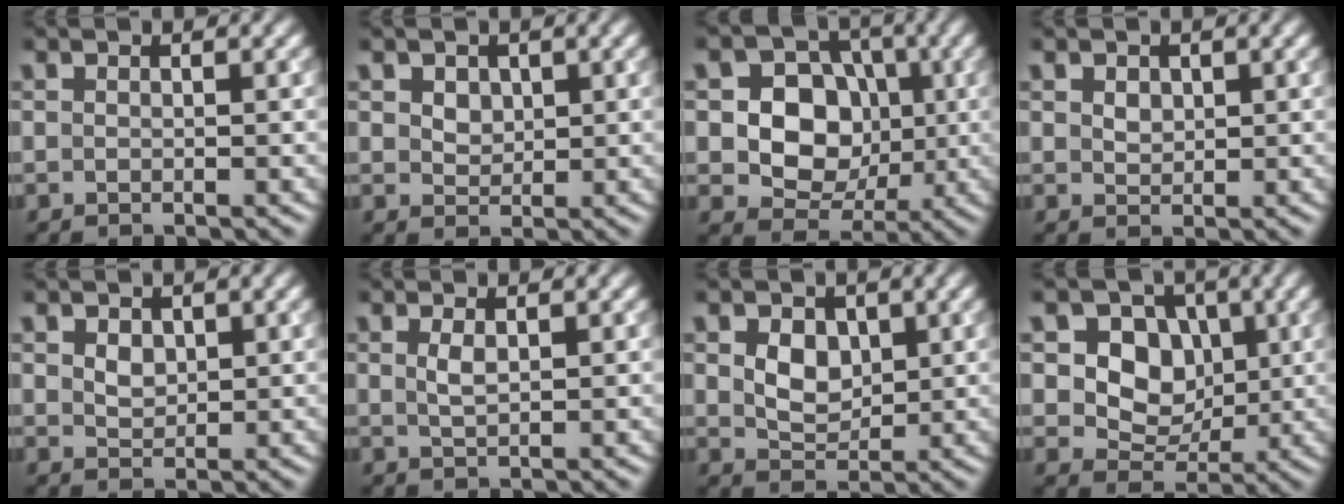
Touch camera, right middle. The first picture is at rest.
{"total": 2.1, "force": [1.0, 1.5, 1.1], "torque": [-0.022, 0.007, 0.017]}
{"total": 7.1, "force": [0.1, 6.0, 3.8], "torque": [-0.050, 0.009, -0.012]}
{"total": 1.2, "force": [0.5, 0.9, 0.6], "torque": [-0.011, 0.000, 0.013]}
{"total": 1.5, "force": [0.6, 1.1, 0.9], "torque": [-0.017, 0.000, 0.014]}
{"total": 1.2, "force": [0.5, 0.4, 1.1], "torque": [-0.025, 0.000, 0.011]}
{"total": 3.3, "force": [0.9, 2.4, 2.1], "torque": [-0.044, -0.002, 0.015]}
{"total": 5.7, "force": [1.0, 4.6, 3.2], "torque": [-0.056, -0.001, 0.005]}